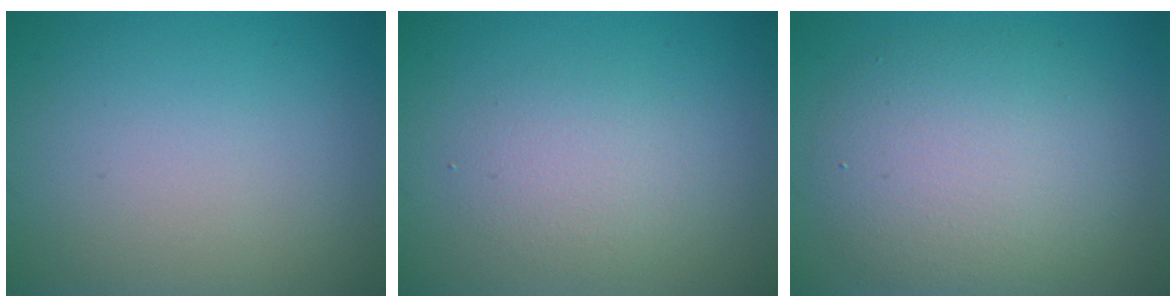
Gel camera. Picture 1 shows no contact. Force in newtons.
{"total": 2.3, "press": 2.3, "slide": 0.1}
{"total": 6.4, "press": 6.4, "slide": 0.5}